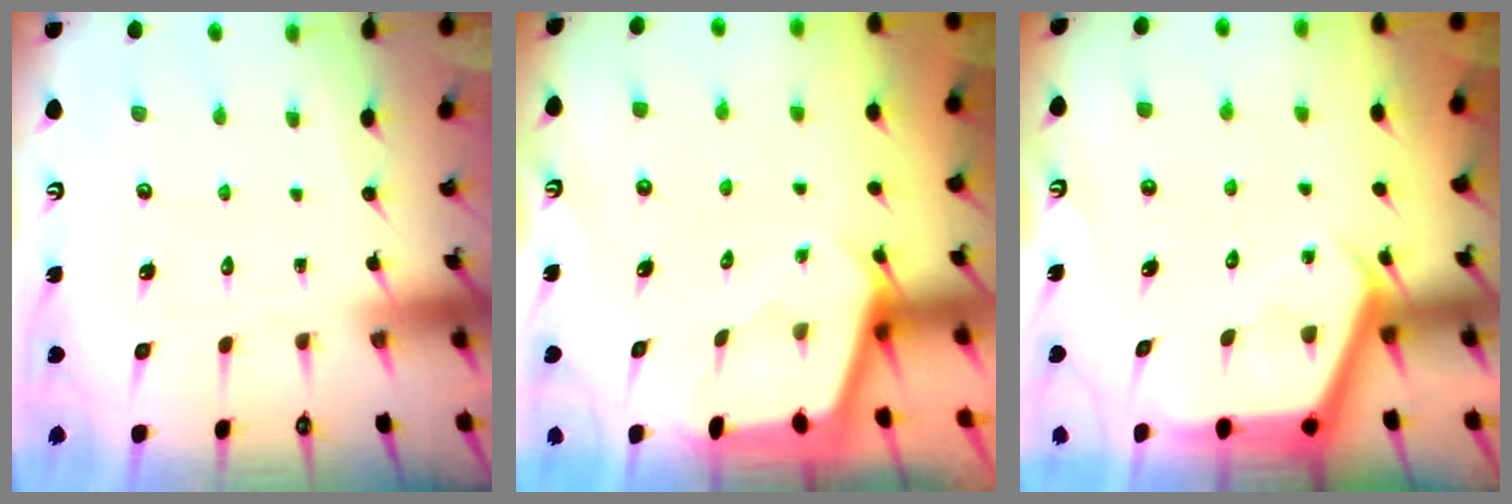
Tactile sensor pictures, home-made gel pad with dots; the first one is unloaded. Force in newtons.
{"total": 2.4, "press": 2.4, "slide": 0.3}
{"total": 3.7, "press": 3.6, "slide": 0.4}